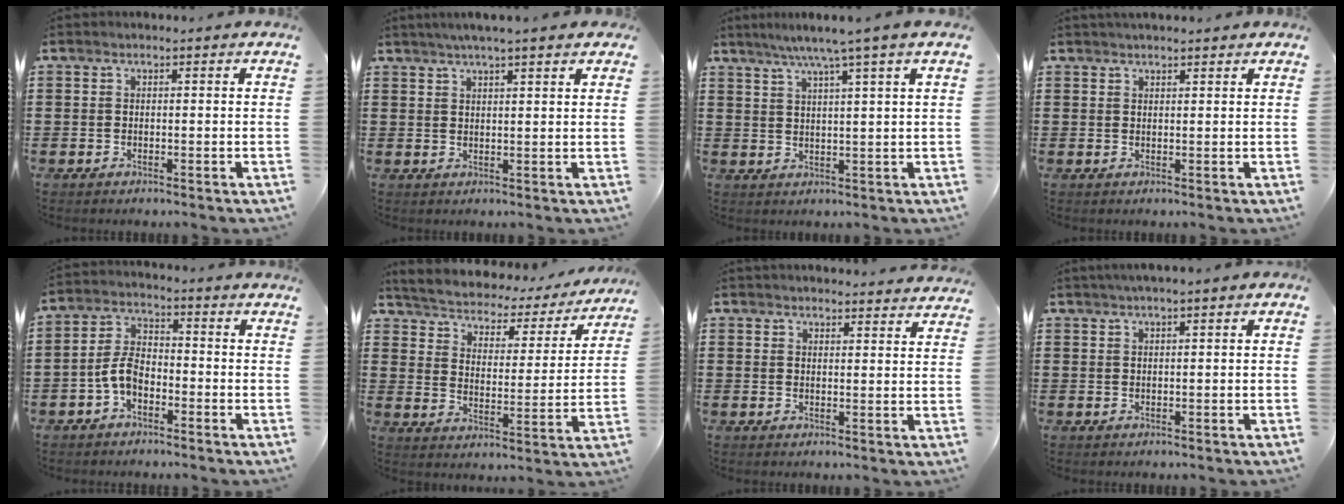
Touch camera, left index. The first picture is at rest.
{"total": 3.2, "force": [2.7, -0.2, 1.7], "torque": [-0.042, 0.002, 0.048]}
{"total": 4.9, "force": [3.5, -1.2, 3.2], "torque": [-0.072, -0.008, 0.057]}
{"total": 1.2, "force": [1.2, 0.2, 0.3], "torque": [-0.007, 0.002, 0.023]}
{"total": 5.2, "force": [-2.5, 2.8, 3.5], "torque": [-0.090, 0.004, -0.056]}
{"total": 2.6, "force": [2.5, 0.8, 0.2], "torque": [-0.026, -0.027, 0.031]}
{"total": 2.5, "force": [2.5, 0.1, -0.1], "torque": [0.003, -0.011, 0.045]}
{"total": 1.0, "force": [0.4, 0.0, 1.0], "torque": [-0.017, -0.001, 0.007]}